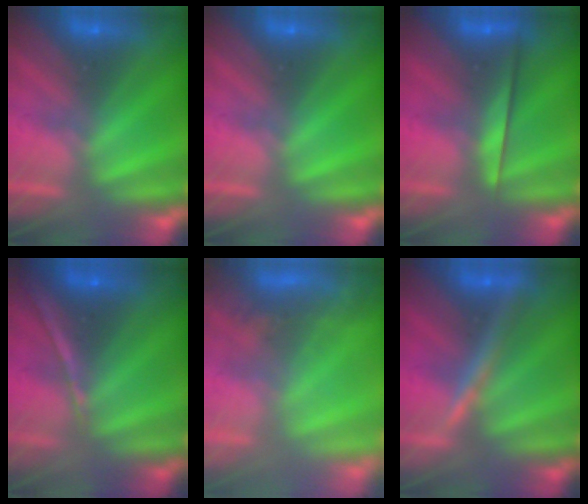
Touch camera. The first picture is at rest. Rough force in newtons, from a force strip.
{"total": 0.0}
{"total": 2.3}
{"total": 1.3}
{"total": 5.6}
{"total": 2.4}